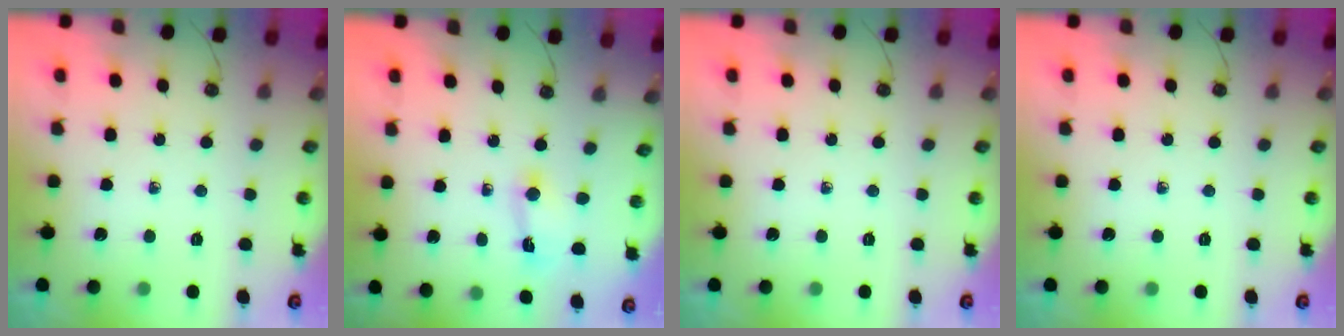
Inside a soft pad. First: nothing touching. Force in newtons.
{"total": 2.2, "press": 2.2, "slide": 0.3}
{"total": 0.0}
{"total": 0.0}